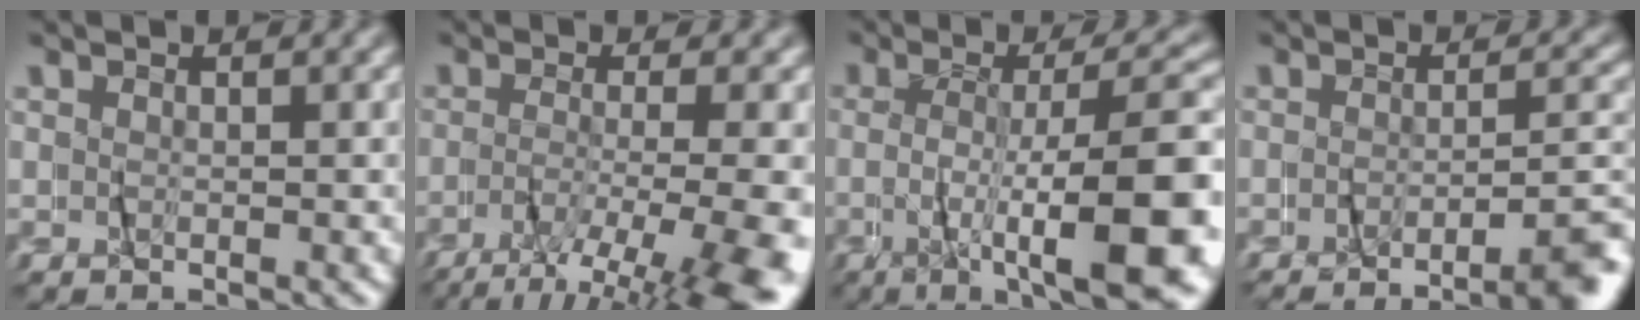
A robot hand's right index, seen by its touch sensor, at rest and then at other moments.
{"total": 8.9, "force": [-4.9, 2.0, 7.2], "torque": [-0.104, -0.026, -0.069]}
{"total": 10.5, "force": [-4.6, 2.0, 9.2], "torque": [-0.128, -0.009, -0.068]}
{"total": 5.5, "force": [-4.5, 0.9, 3.0], "torque": [-0.026, -0.002, -0.079]}